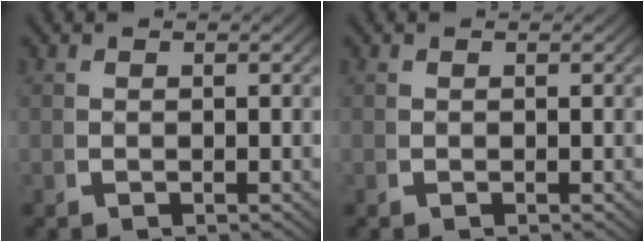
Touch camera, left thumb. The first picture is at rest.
{"total": 0.0}